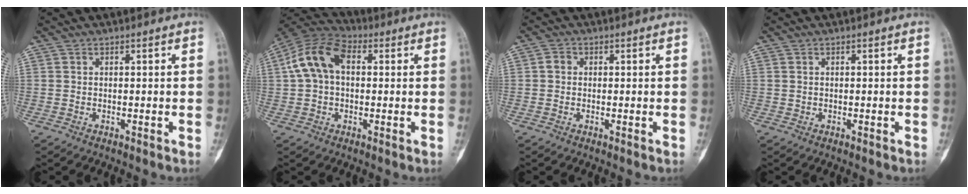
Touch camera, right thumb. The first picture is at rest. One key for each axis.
{"total": 11.3, "fx": 1.8, "fy": 7.5, "fz": 8.3, "tx": -0.154, "ty": 0.034, "tz": 0.022}
{"total": 1.5, "fx": 0.1, "fy": 1.3, "fz": 0.7, "tx": -0.006, "ty": 0.004, "tz": -0.002}
{"total": 0.0}